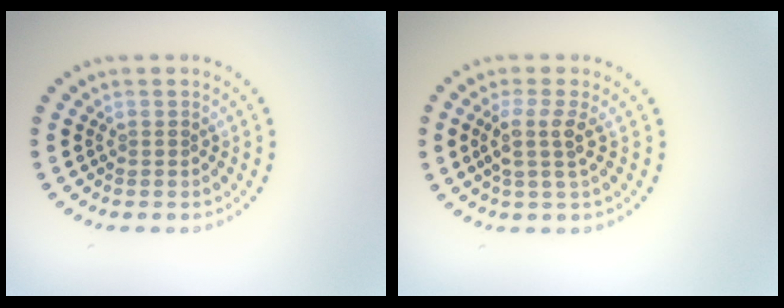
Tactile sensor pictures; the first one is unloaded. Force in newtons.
{"total": 2.5, "press": 1.9, "slide": 1.6}